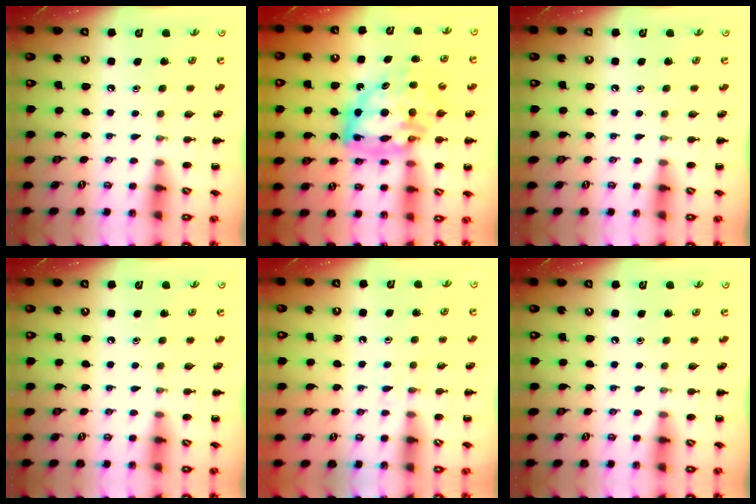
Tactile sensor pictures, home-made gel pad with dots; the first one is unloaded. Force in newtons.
{"total": 14.9, "press": 14.4, "slide": 3.8}
{"total": 0.0}
{"total": 0.0}
{"total": 3.0, "press": 2.7, "slide": 1.2}
{"total": 0.0}